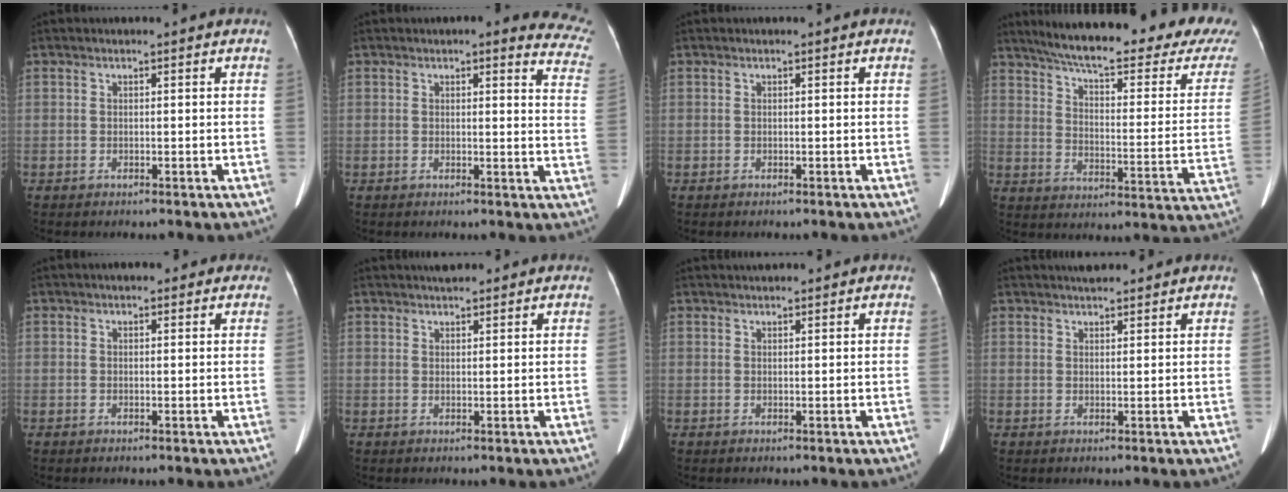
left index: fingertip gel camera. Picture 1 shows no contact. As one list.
[{"total": 11.3, "force": [9.9, 2.3, 4.9], "torque": [-0.017, -0.040, 0.070]}, {"total": 0.0}, {"total": 28.9, "force": [24.8, 3.7, 14.5], "torque": [-0.215, -0.065, 0.307]}, {"total": 2.8, "force": [1.9, 1.3, 1.5], "torque": [-0.012, 0.018, 0.020]}, {"total": 3.1, "force": [2.8, 0.7, 1.3], "torque": [-0.017, 0.023, 0.042]}, {"total": 2.8, "force": [2.6, 0.4, 1.0], "torque": [-0.011, 0.030, 0.039]}, {"total": 4.5, "force": [4.0, 1.0, 1.7], "torque": [-0.023, 0.029, 0.056]}]